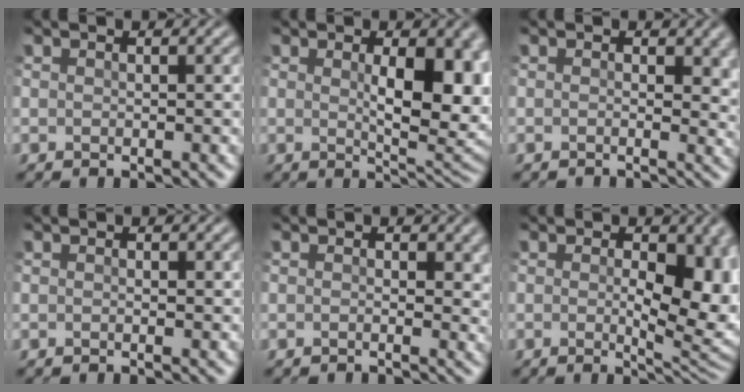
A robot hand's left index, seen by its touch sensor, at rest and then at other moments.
{"total": 8.2, "force": [0.6, 3.1, 7.6], "torque": [-0.106, -0.009, 0.020]}
{"total": 2.9, "force": [0.1, 1.3, 2.6], "torque": [-0.015, 0.000, -0.001]}
{"total": 0.0}
{"total": 1.8, "force": [0.0, 0.8, 1.6], "torque": [-0.012, -0.001, -0.004]}
{"total": 7.5, "force": [-0.2, 3.3, 6.8], "torque": [-0.068, -0.004, 0.001]}